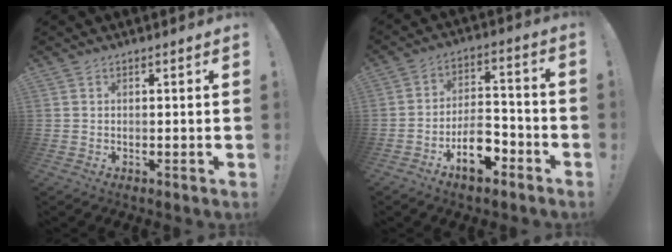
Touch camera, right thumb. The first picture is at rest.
{"total": 12.2, "force": [-7.2, 6.4, 7.6], "torque": [-0.113, 0.065, -0.117]}